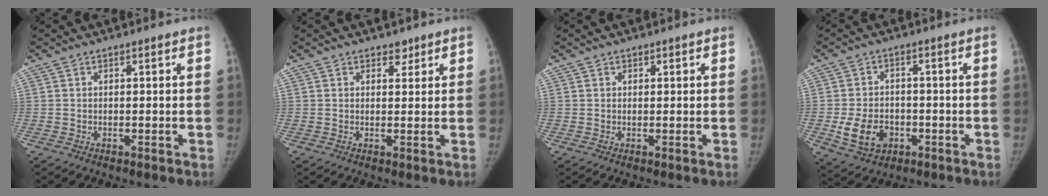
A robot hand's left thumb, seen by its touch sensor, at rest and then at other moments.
{"total": 1.9, "force": [1.4, 1.3, 0.4], "torque": [0.011, -0.007, 0.016]}
{"total": 0.8, "force": [0.4, 0.6, 0.2], "torque": [0.007, -0.001, 0.004]}
{"total": 8.7, "force": [-2.5, 6.5, 5.1], "torque": [-0.078, 0.010, -0.035]}